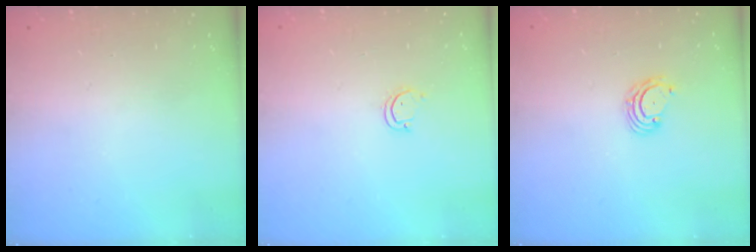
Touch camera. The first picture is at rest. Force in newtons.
{"total": 3.2, "press": 3.2, "slide": 0.2}
{"total": 2.8, "press": 2.8, "slide": 0.3}